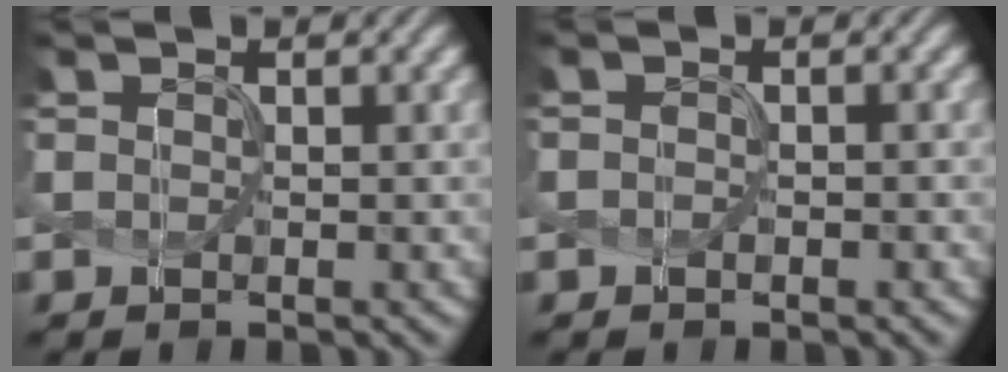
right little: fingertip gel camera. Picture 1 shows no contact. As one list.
[{"total": 0.0}]